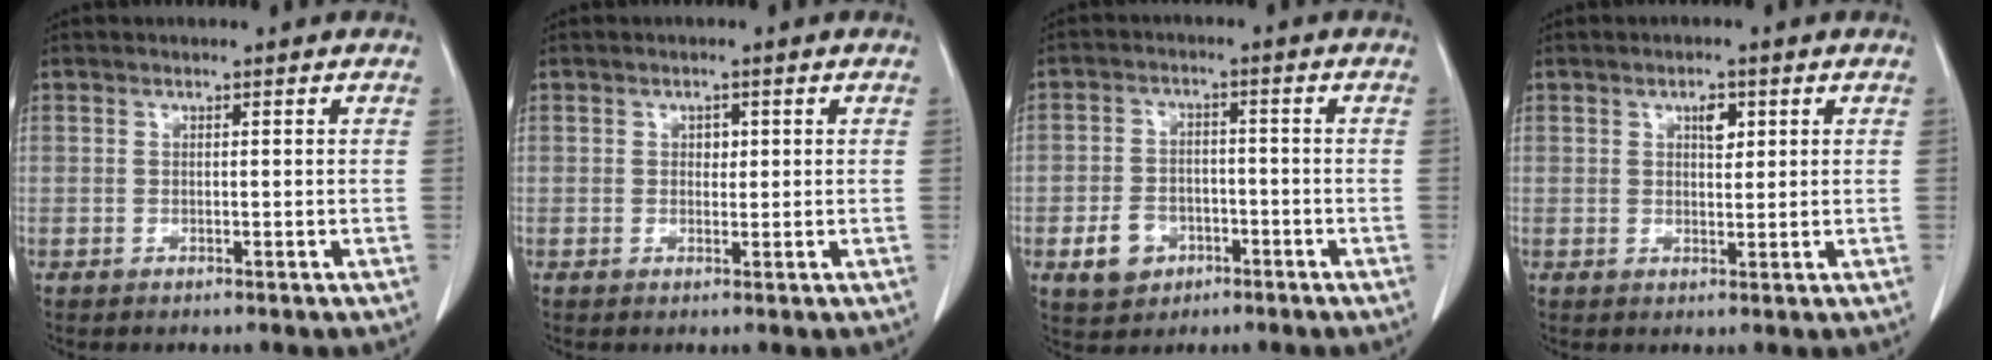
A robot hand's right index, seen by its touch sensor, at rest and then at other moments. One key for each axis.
{"total": 1.3, "fx": 0.4, "fy": 1.0, "fz": 0.8, "tx": -0.009, "ty": 0.000, "tz": 0.005}
{"total": 5.6, "fx": -2.4, "fy": 4.4, "fz": 2.6, "tx": -0.053, "ty": 0.008, "tz": -0.032}
{"total": 2.6, "fx": 1.2, "fy": 1.2, "fz": 2.0, "tx": -0.031, "ty": -0.001, "tz": 0.020}